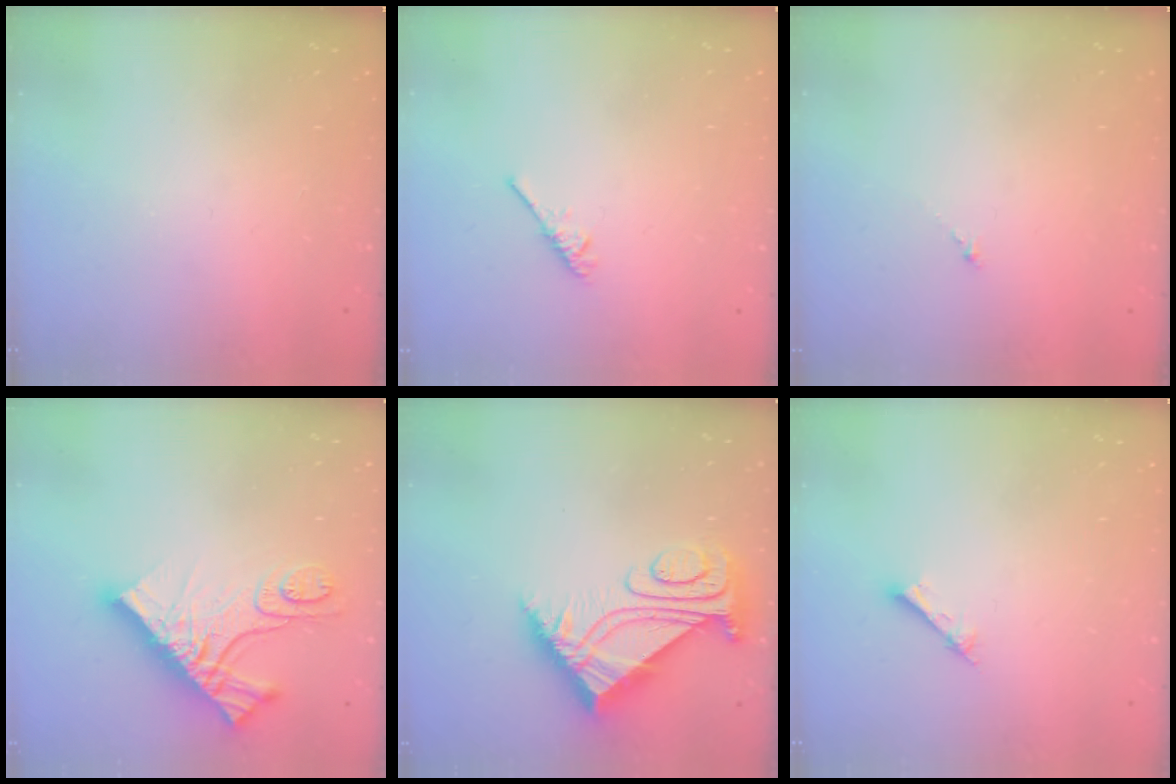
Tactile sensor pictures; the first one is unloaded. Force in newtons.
{"total": 1.9, "press": 1.9, "slide": 0.4}
{"total": 0.0}
{"total": 16.3, "press": 16.3, "slide": 1.4}
{"total": 9.5, "press": 9.4, "slide": 1.1}
{"total": 1.5, "press": 1.5, "slide": 0.2}